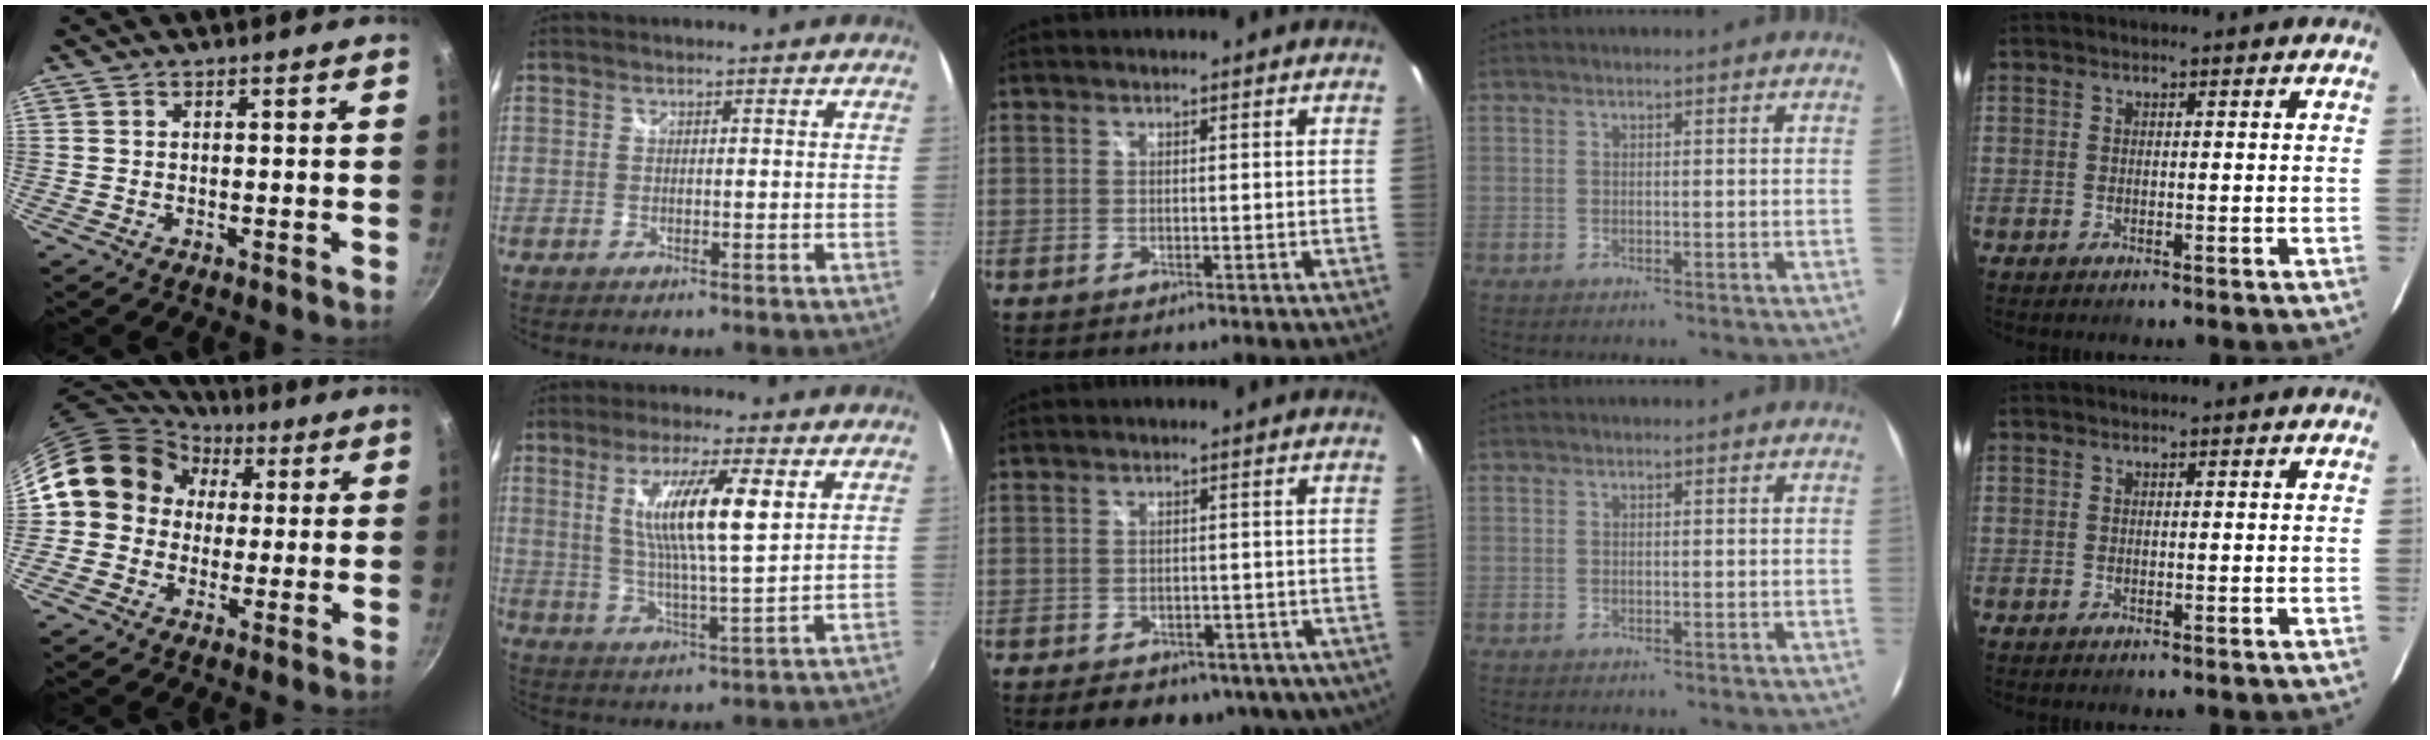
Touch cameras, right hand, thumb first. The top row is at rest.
{"thumb": {"total": 14.9, "force": [3.1, 12.9, 6.7], "torque": [-0.091, 0.028, 0.040]}, "index": {"total": 12.0, "force": [3.8, 1.1, 11.3], "torque": [-0.202, -0.007, 0.070]}, "middle": {"total": 13.3, "force": [-7.9, 8.0, 7.1], "torque": [-0.128, -0.009, -0.085]}}